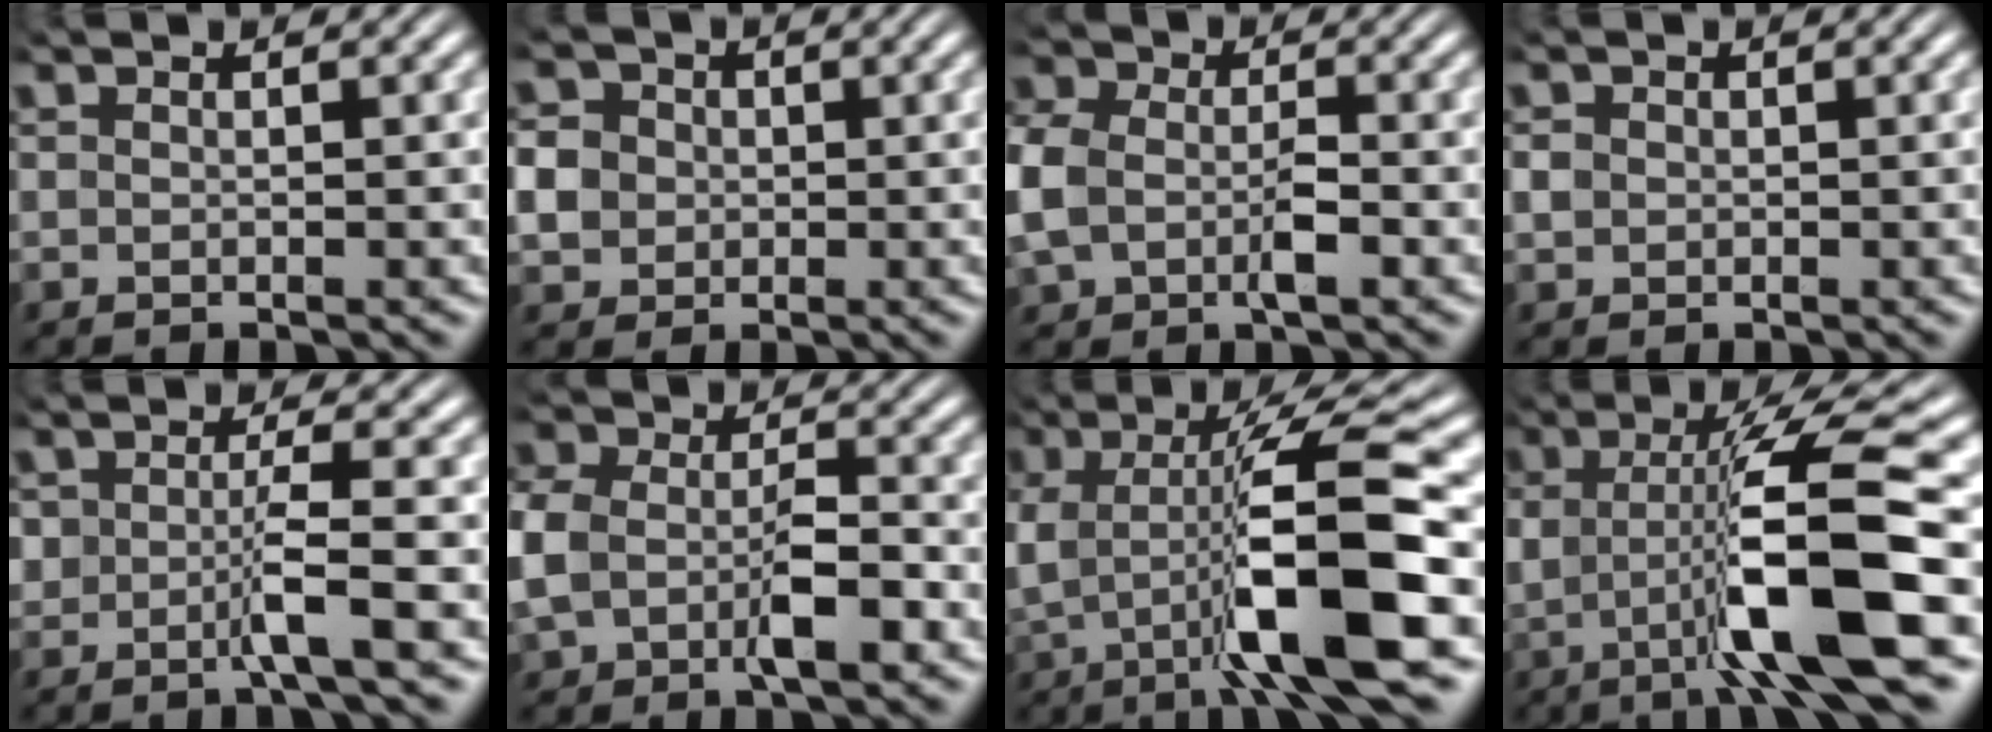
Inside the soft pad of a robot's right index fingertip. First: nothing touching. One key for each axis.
{"total": 5.3, "fx": 0.2, "fy": 4.8, "fz": 2.2, "tx": -0.052, "ty": -0.015, "tz": 0.006}
{"total": 4.8, "fx": -0.4, "fy": 3.8, "fz": 2.9, "tx": -0.077, "ty": -0.007, "tz": -0.003}
{"total": 0.7, "fx": -0.1, "fy": 0.6, "fz": 0.3, "tx": -0.012, "ty": -0.007, "tz": 0.004}
{"total": 2.9, "fx": -0.2, "fy": 1.2, "fz": 2.6, "tx": -0.049, "ty": -0.001, "tz": -0.001}
{"total": 5.6, "fx": -0.9, "fy": 4.1, "fz": 3.7, "tx": -0.089, "ty": -0.008, "tz": -0.012}
{"total": 8.9, "fx": -0.4, "fy": 2.2, "fz": 8.7, "tx": -0.143, "ty": -0.007, "tz": 0.001}
{"total": 9.1, "fx": -0.5, "fy": 1.6, "fz": 8.9, "tx": -0.139, "ty": -0.002, "tz": -0.003}